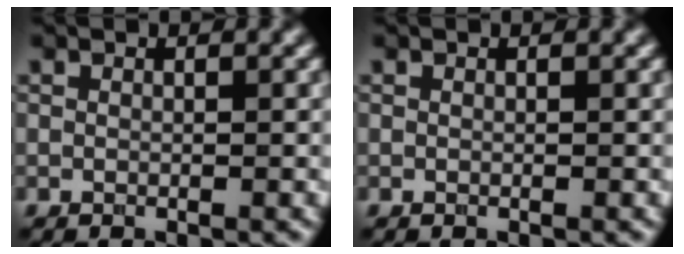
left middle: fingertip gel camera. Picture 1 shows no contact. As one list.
[{"total": 0.0}]